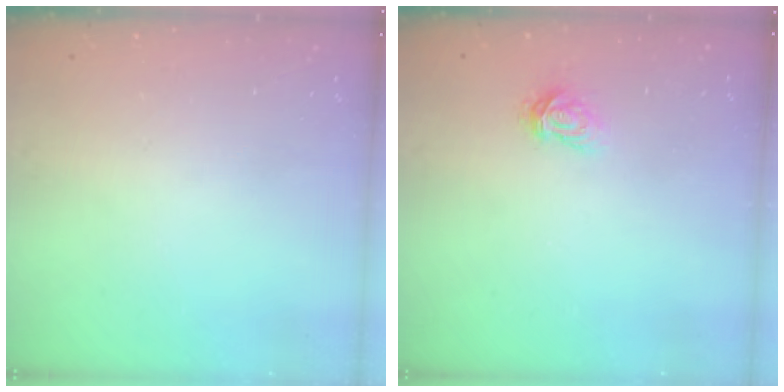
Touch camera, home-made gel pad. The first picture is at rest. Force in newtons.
{"total": 3.4, "press": 3.4, "slide": 0.2}